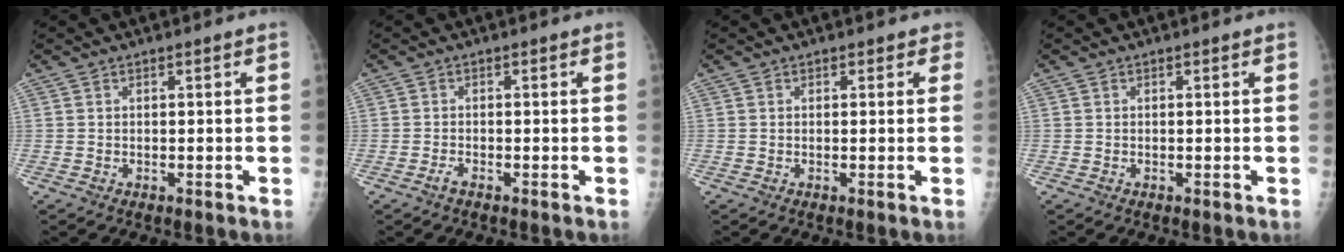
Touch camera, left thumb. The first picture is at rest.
{"total": 1.1, "force": [-0.9, 0.4, 0.7], "torque": [-0.018, 0.000, -0.019]}
{"total": 1.3, "force": [0.7, 1.1, 0.1], "torque": [0.021, 0.000, -0.001]}
{"total": 0.0}